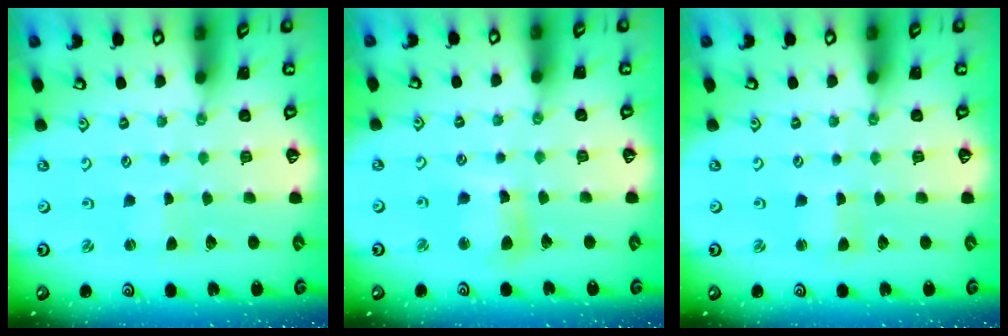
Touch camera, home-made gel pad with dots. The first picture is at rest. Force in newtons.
{"total": 7.7, "press": 7.6, "slide": 1.2}
{"total": 1.5, "press": 1.5, "slide": 0.1}